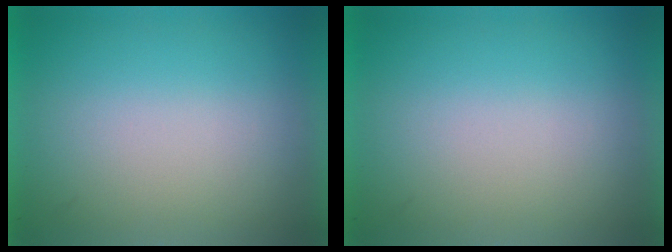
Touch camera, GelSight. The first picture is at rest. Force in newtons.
{"total": 0.0}